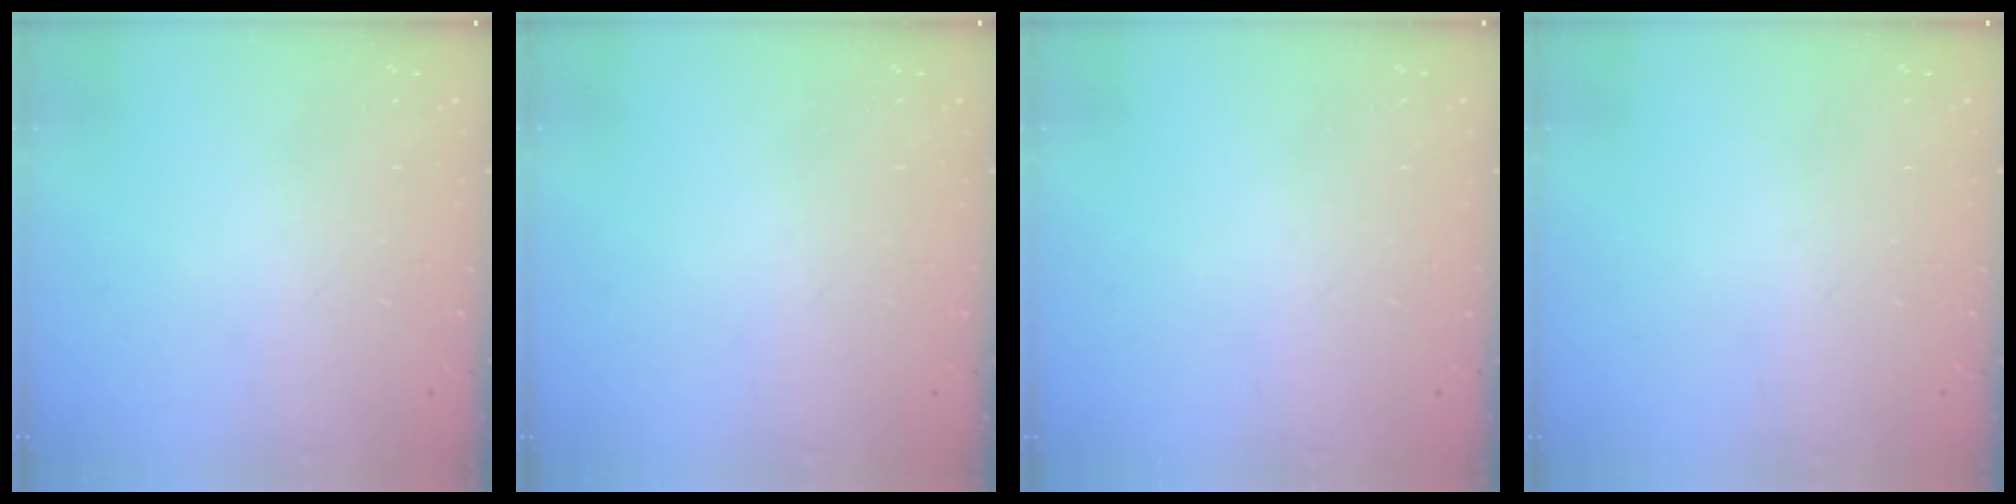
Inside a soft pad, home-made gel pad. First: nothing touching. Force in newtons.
{"total": 0.0}
{"total": 0.0}
{"total": 0.0}